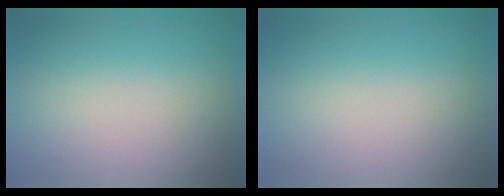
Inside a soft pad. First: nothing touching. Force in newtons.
{"total": 0.0}